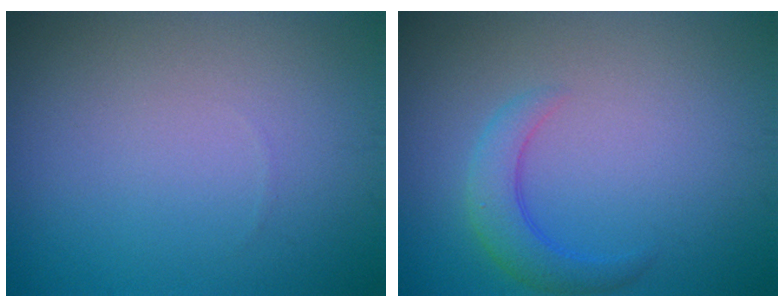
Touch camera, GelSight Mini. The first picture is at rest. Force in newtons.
{"total": 2.9, "press": 2.9, "slide": 0.2}